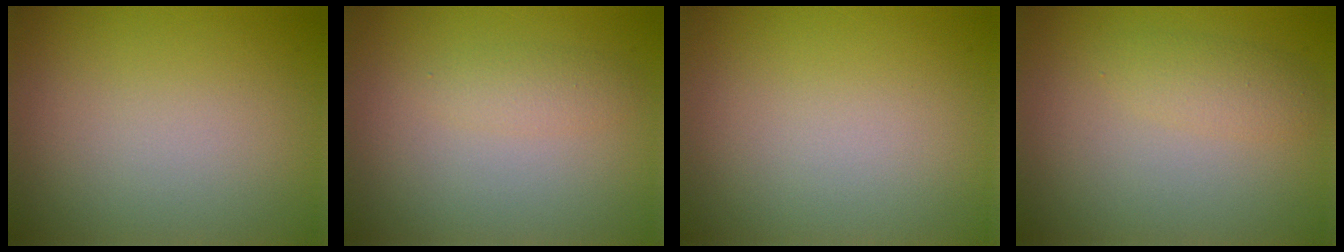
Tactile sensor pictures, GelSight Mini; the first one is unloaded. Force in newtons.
{"total": 1.4, "press": 1.4, "slide": 0.1}
{"total": 0.0}
{"total": 1.8, "press": 1.8, "slide": 0.1}